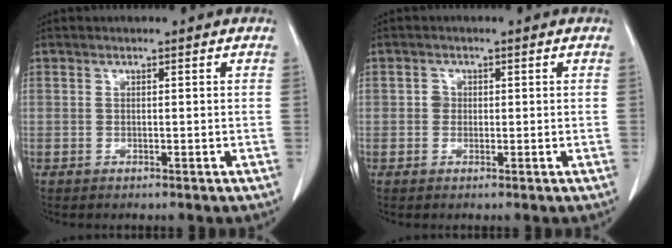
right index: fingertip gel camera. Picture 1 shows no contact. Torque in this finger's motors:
{"motor_torque": [0.06, -0.05, -0.01, 0.00]}